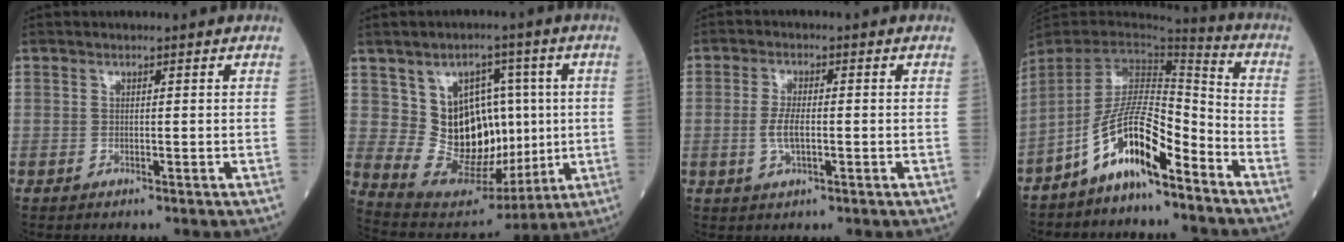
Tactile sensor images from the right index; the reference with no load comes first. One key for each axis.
{"total": 14.5, "fx": 2.1, "fy": 9.9, "fz": 10.4, "tx": -0.166, "ty": 0.027, "tz": 0.060}
{"total": 4.2, "fx": -0.6, "fy": 1.5, "fz": 3.8, "tx": -0.078, "ty": 0.000, "tz": -0.012}
{"total": 12.2, "fx": -7.7, "fy": 3.0, "fz": 8.9, "tx": -0.171, "ty": 0.018, "tz": -0.144}